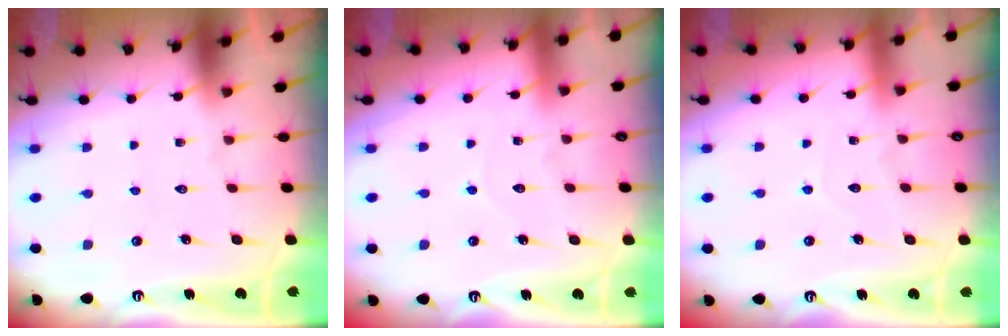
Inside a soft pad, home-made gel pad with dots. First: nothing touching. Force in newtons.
{"total": 4.7, "press": 4.7, "slide": 0.4}
{"total": 5.1, "press": 5.1, "slide": 0.5}